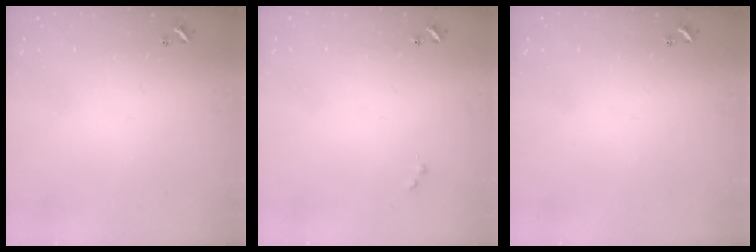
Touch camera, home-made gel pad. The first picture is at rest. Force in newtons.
{"total": 0.0}
{"total": 0.0}